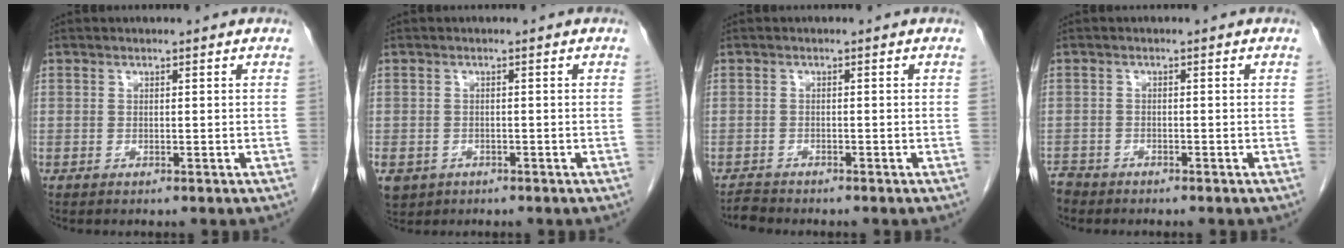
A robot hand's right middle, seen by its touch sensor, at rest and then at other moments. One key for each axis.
{"total": 6.9, "fx": -3.1, "fy": 5.6, "fz": 2.4, "tx": -0.069, "ty": -0.005, "tz": -0.044}
{"total": 1.3, "fx": -1.2, "fy": 0.0, "fz": 0.0, "tx": -0.005, "ty": -0.007, "tz": -0.022}
{"total": 2.2, "fx": -2.0, "fy": 0.7, "fz": 0.1, "tx": -0.006, "ty": -0.006, "tz": -0.041}